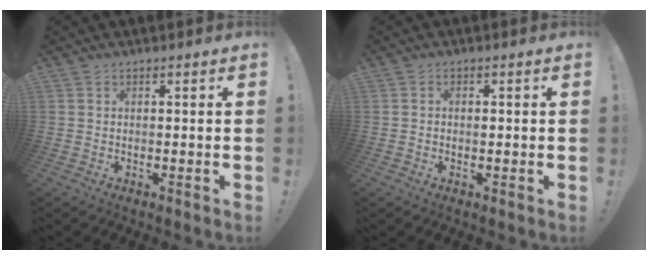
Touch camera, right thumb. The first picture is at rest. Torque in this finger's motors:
{"motor_torque": [0.04, -0.45, 0.00, -0.04, 0.01]}